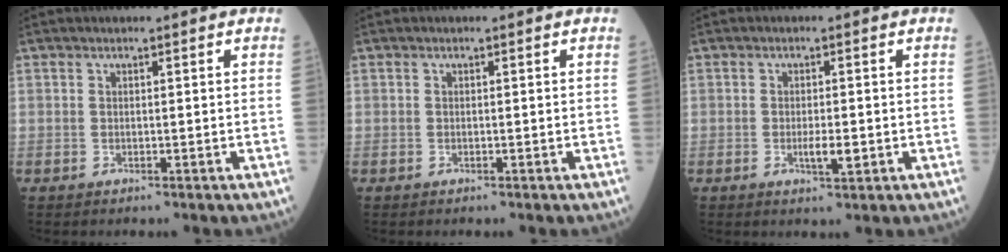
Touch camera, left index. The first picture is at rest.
{"total": 0.0}
{"total": 2.8, "force": [-0.7, 0.7, 2.6], "torque": [-0.050, -0.002, -0.008]}